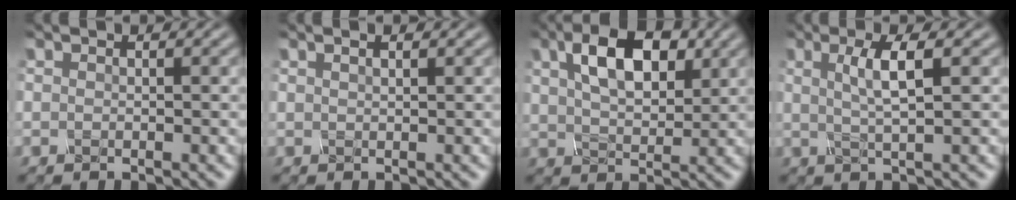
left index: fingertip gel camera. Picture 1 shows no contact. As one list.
[{"total": 2.3, "force": [1.3, 0.9, 1.7], "torque": [-0.017, 0.008, 0.001]}, {"total": 7.3, "force": [2.4, 4.0, 5.6], "torque": [-0.104, 0.008, 0.035]}, {"total": 3.5, "force": [0.6, 0.7, 3.3], "torque": [-0.059, -0.002, 0.010]}]